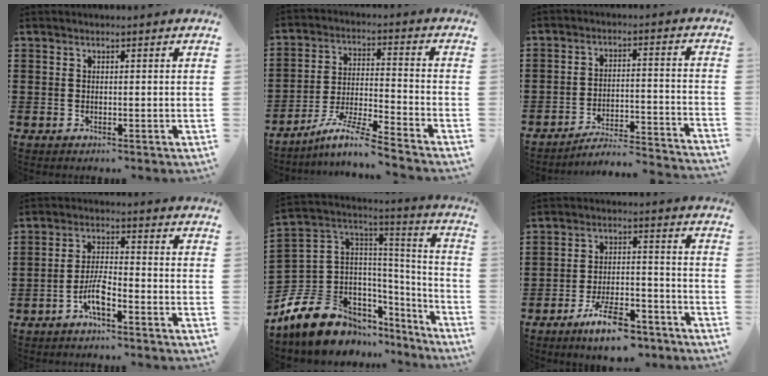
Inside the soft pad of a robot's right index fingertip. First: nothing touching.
{"total": 7.8, "force": [-6.6, -0.4, 4.1], "torque": [-0.092, -0.011, -0.132]}
{"total": 4.4, "force": [-4.1, 0.1, 1.4], "torque": [-0.037, -0.012, -0.088]}
{"total": 5.0, "force": [-2.9, 1.2, 3.9], "torque": [-0.101, -0.006, -0.060]}
{"total": 12.4, "force": [-8.6, 8.1, 3.7], "torque": [-0.106, 0.017, -0.153]}
{"total": 8.7, "force": [-6.7, 2.3, 5.1], "torque": [-0.093, 0.018, -0.123]}